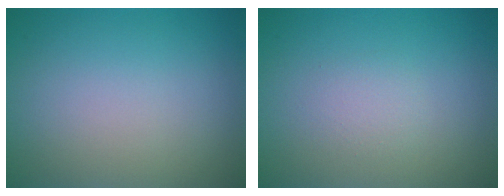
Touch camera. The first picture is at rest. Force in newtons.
{"total": 1.2, "press": 1.2, "slide": 0.0}